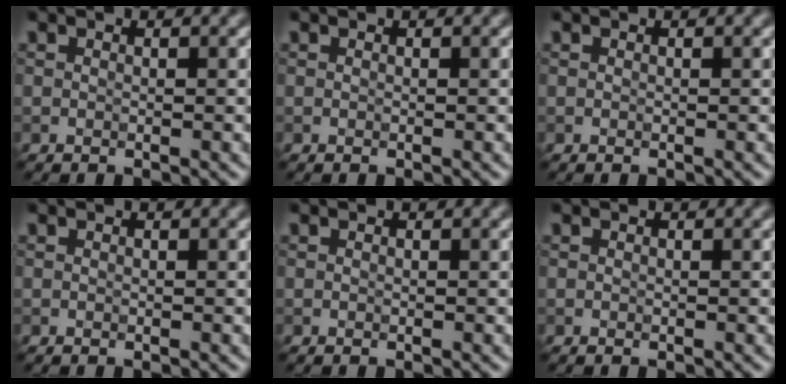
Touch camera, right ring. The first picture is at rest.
{"total": 0.0}
{"total": 0.0}
{"total": 0.0}
{"total": 0.0}
{"total": 0.0}